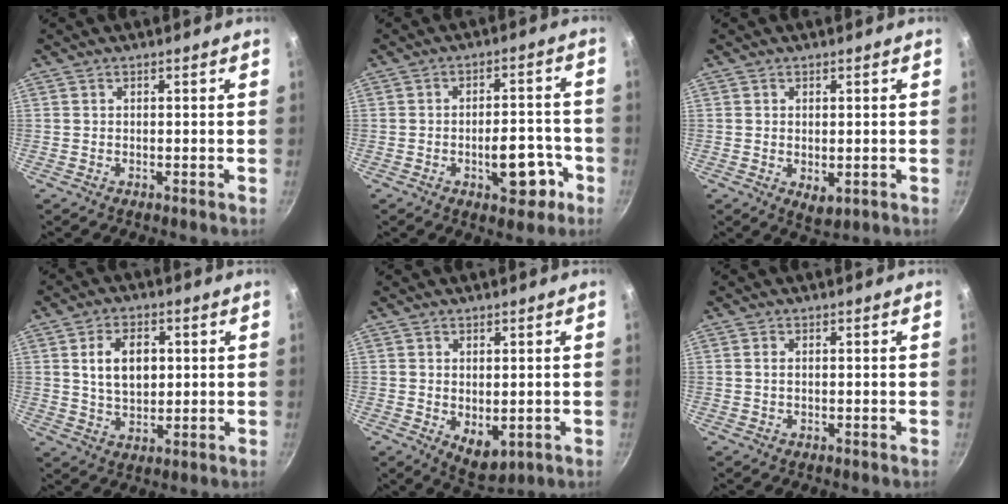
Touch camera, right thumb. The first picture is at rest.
{"total": 9.5, "force": [-3.6, 4.8, 7.3], "torque": [-0.067, 0.030, -0.044]}
{"total": 3.4, "force": [-0.2, 2.0, 2.7], "torque": [-0.040, -0.013, 0.001]}
{"total": 8.8, "force": [1.8, 5.7, 6.5], "torque": [-0.094, -0.006, 0.033]}
{"total": 5.7, "force": [0.0, 3.5, 4.5], "torque": [-0.053, -0.018, 0.011]}
{"total": 1.0, "force": [0.2, 0.5, 0.9], "torque": [-0.017, 0.001, 0.002]}